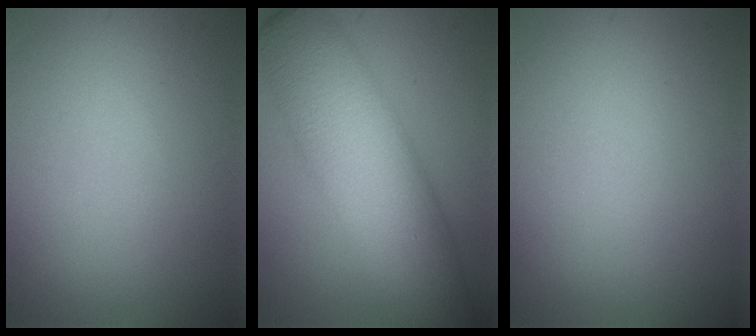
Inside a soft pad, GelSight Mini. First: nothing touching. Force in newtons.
{"total": 10.8, "press": 10.8, "slide": 0.2}
{"total": 0.0}